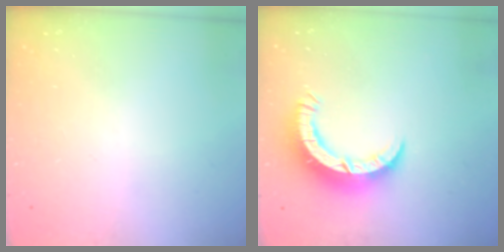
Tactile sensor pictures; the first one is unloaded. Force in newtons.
{"total": 8.2, "press": 8.2, "slide": 0.9}